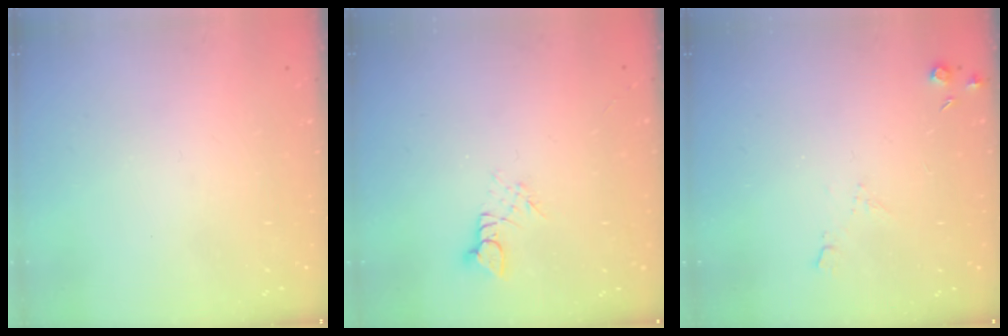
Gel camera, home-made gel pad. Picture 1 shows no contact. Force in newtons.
{"total": 3.0, "press": 3.0, "slide": 0.2}
{"total": 6.5, "press": 6.4, "slide": 0.9}